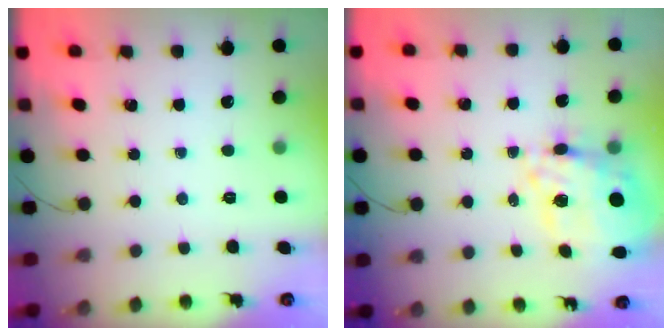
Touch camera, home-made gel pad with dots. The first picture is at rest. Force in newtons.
{"total": 14.0, "press": 13.2, "slide": 4.7}